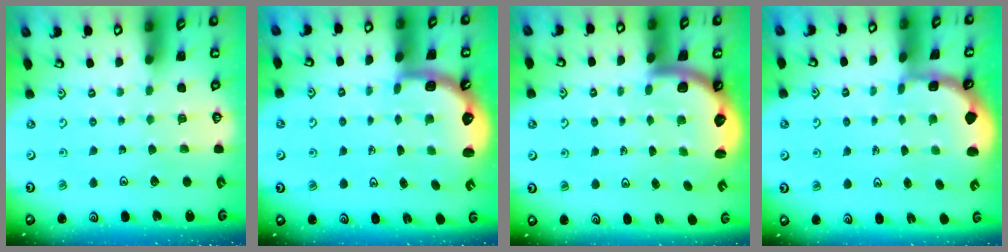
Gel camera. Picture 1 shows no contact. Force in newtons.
{"total": 2.8, "press": 2.5, "slide": 1.2}
{"total": 2.8, "press": 2.8, "slide": 0.5}
{"total": 1.7, "press": 1.6, "slide": 0.5}